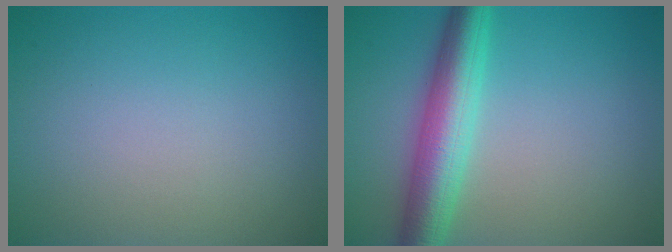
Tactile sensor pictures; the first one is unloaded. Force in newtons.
{"total": 6.0, "press": 6.0, "slide": 0.1}